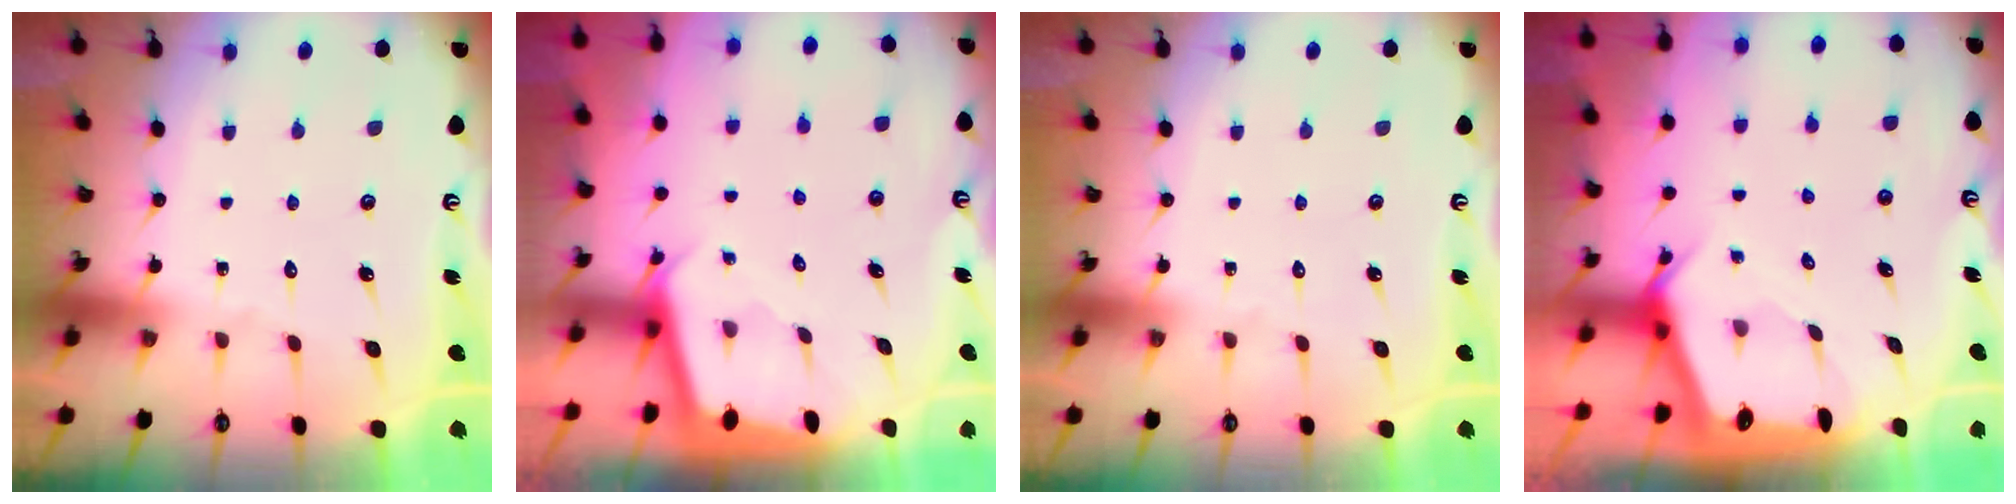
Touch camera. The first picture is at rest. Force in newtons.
{"total": 1.9, "press": 1.9, "slide": 0.1}
{"total": 0.0}
{"total": 4.0, "press": 4.0, "slide": 0.4}